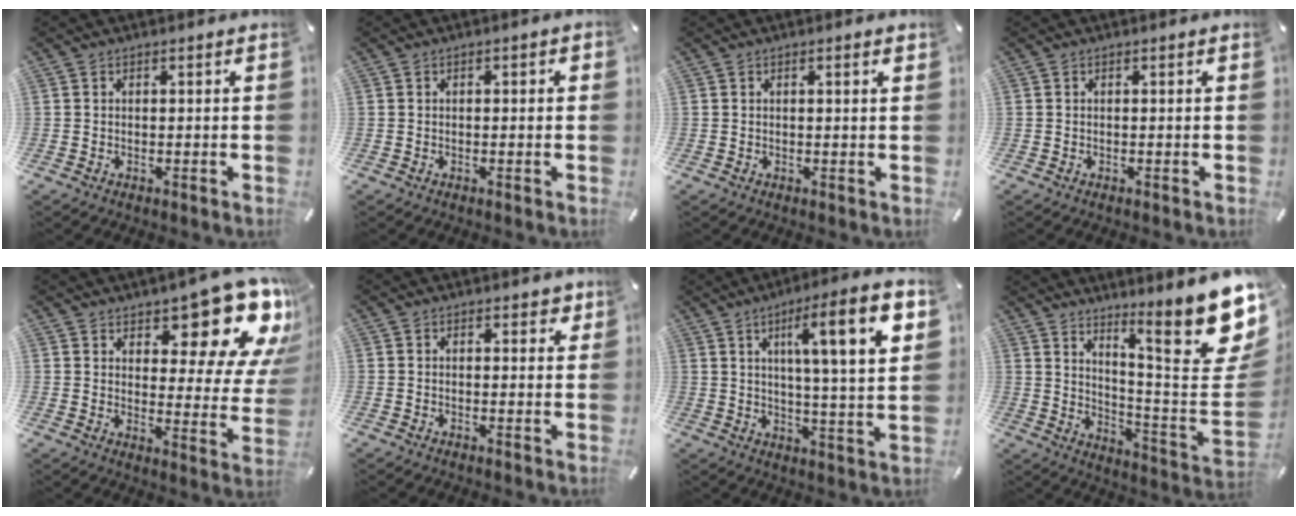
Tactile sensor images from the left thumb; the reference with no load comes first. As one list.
[{"total": 0.8, "force": [-0.2, 0.2, 0.7], "torque": [-0.013, 0.001, -0.004]}, {"total": 1.4, "force": [0.4, 0.1, 1.3], "torque": [-0.026, 0.000, 0.006]}, {"total": 0.0}, {"total": 17.0, "force": [11.7, 7.3, 9.9], "torque": [-0.112, -0.101, 0.193]}, {"total": 1.7, "force": [0.7, 1.0, 1.2], "torque": [-0.010, -0.001, 0.008]}, {"total": 15.5, "force": [6.4, 2.3, 13.9], "torque": [-0.216, -0.022, 0.089]}, {"total": 22.9, "force": [13.2, 5.1, 18.0], "torque": [-0.255, -0.102, 0.208]}]